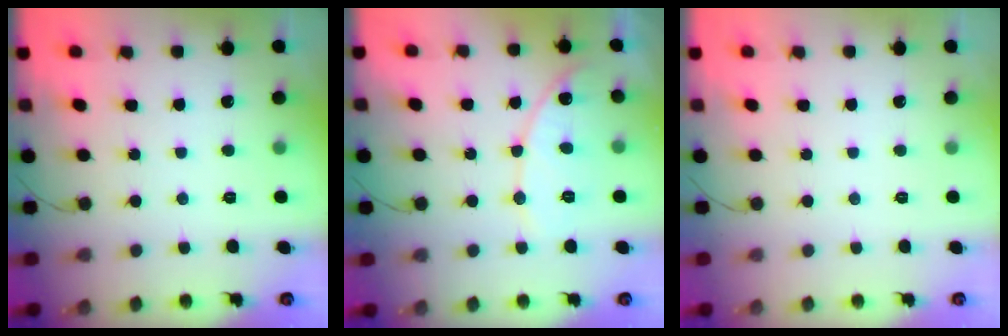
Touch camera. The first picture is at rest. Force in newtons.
{"total": 10.6, "press": 10.6, "slide": 0.9}
{"total": 0.0}